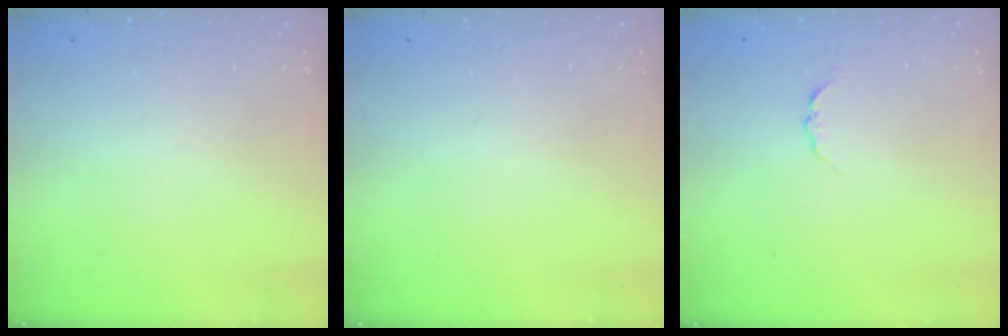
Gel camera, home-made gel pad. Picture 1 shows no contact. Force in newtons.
{"total": 0.0}
{"total": 3.1, "press": 3.1, "slide": 0.3}